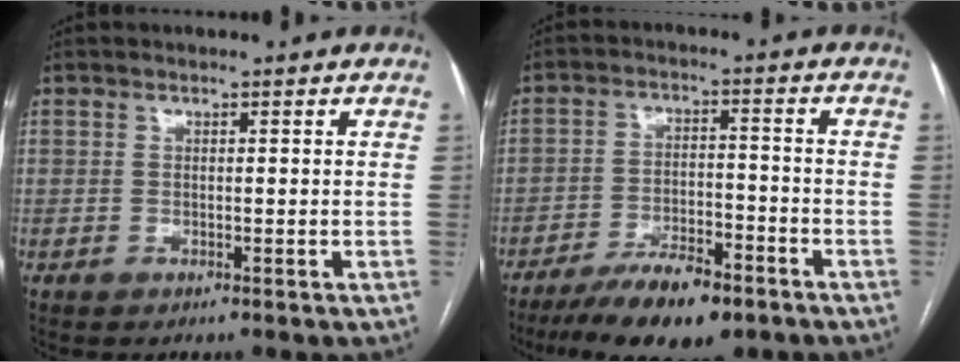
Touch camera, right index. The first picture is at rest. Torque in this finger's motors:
{"motor_torque": [0.22, -0.40, 0.23, 0.01]}